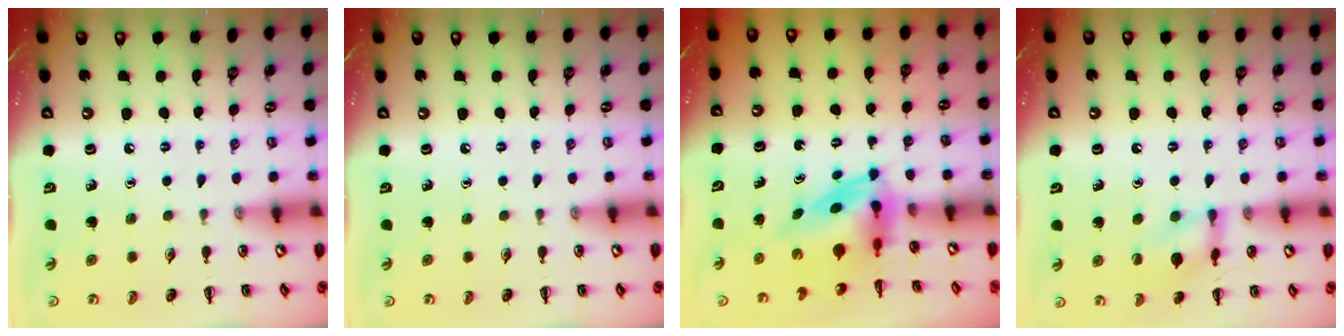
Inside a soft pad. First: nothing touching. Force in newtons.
{"total": 0.0}
{"total": 3.8, "press": 3.7, "slide": 1.0}
{"total": 12.1, "press": 12.0, "slide": 1.8}